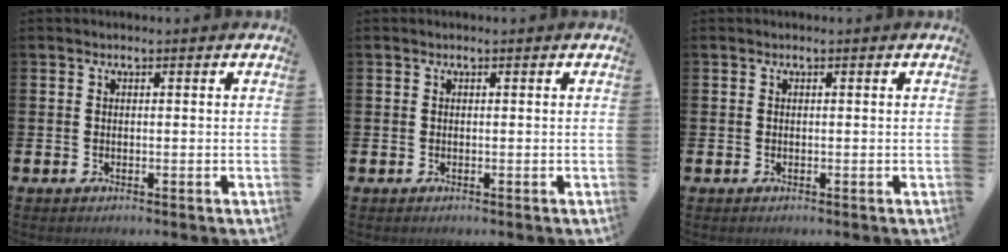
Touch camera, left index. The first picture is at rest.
{"total": 0.0}
{"total": 0.0}